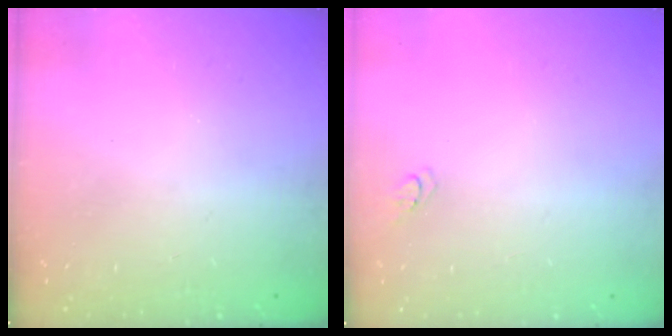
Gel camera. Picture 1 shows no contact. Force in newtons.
{"total": 3.1, "press": 3.1, "slide": 0.4}